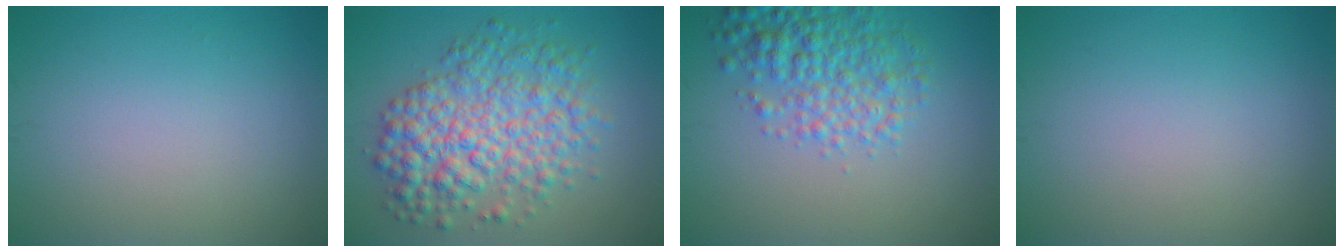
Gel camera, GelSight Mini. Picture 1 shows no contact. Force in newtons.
{"total": 7.4, "press": 7.4, "slide": 0.0}
{"total": 4.9, "press": 4.9, "slide": 0.2}
{"total": 0.0}